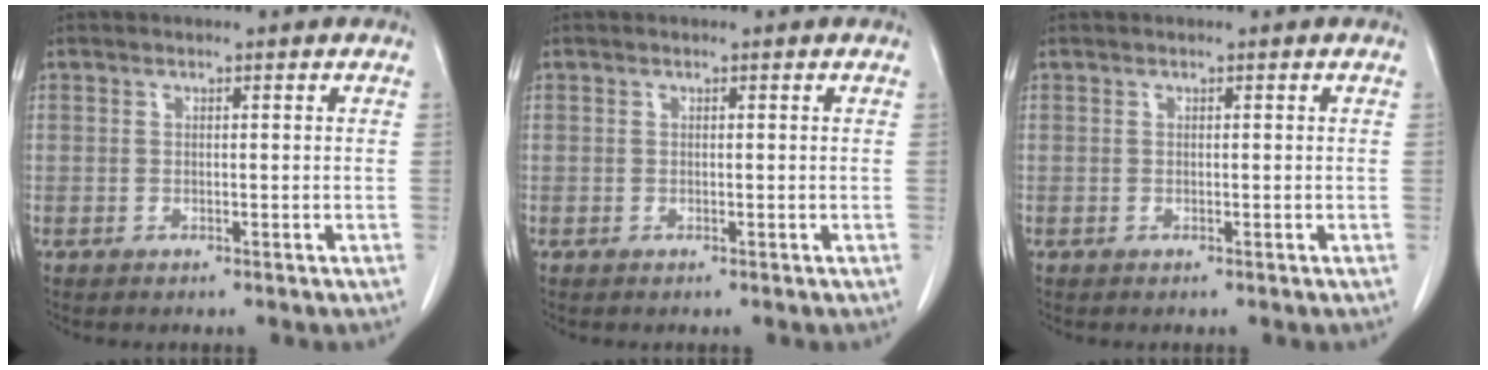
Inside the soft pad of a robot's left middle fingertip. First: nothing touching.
{"total": 0.0}
{"total": 0.0}